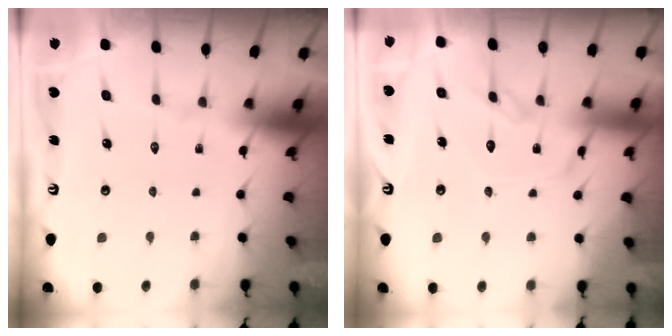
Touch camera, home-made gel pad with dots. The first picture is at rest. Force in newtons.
{"total": 12.3, "press": 12.3, "slide": 0.9}